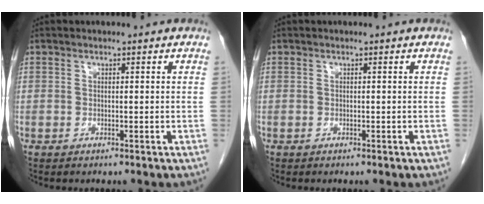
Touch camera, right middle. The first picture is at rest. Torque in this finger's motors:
{"motor_torque": [-0.08, -0.24, -0.02, -0.02]}